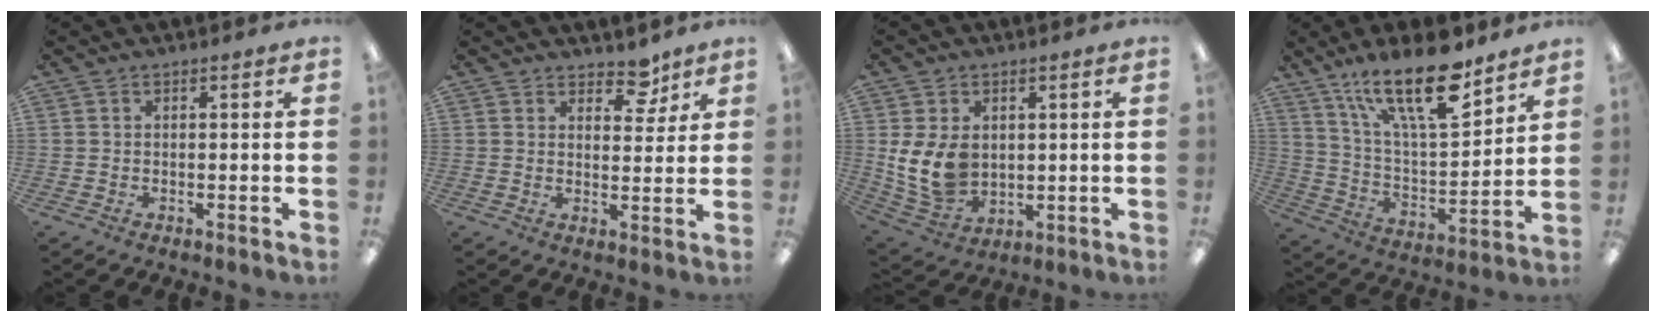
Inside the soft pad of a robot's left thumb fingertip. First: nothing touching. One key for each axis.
{"total": 6.1, "fx": 4.8, "fy": 3.1, "fz": 2.2, "tx": -0.008, "ty": -0.030, "tz": 0.079}
{"total": 11.0, "fx": 1.7, "fy": 8.2, "fz": 7.1, "tx": -0.157, "ty": -0.009, "tz": 0.034}
{"total": 21.4, "fx": 14.6, "fy": 7.3, "fz": 14.0, "tx": -0.236, "ty": -0.085, "tz": 0.247}